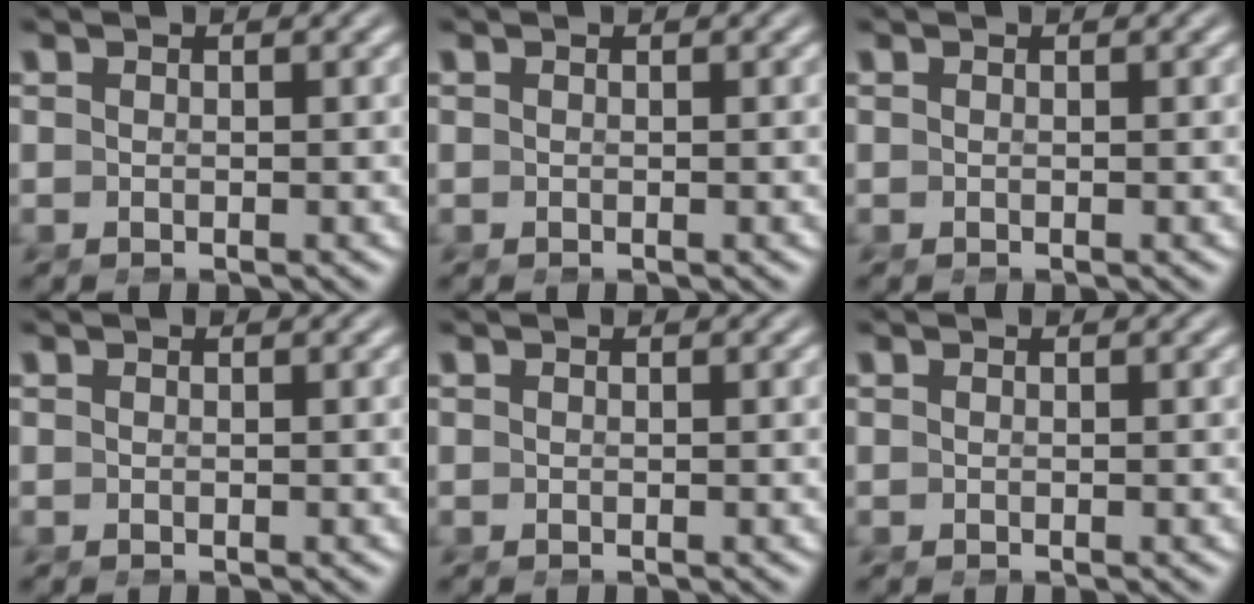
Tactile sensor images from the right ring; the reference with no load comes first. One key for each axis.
{"total": 0.0}
{"total": 0.0}
{"total": 0.0}
{"total": 0.0}
{"total": 0.0}